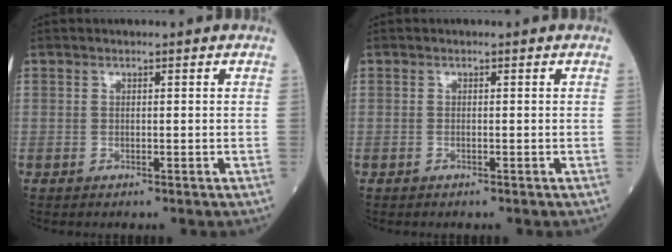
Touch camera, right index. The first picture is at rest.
{"total": 0.0}